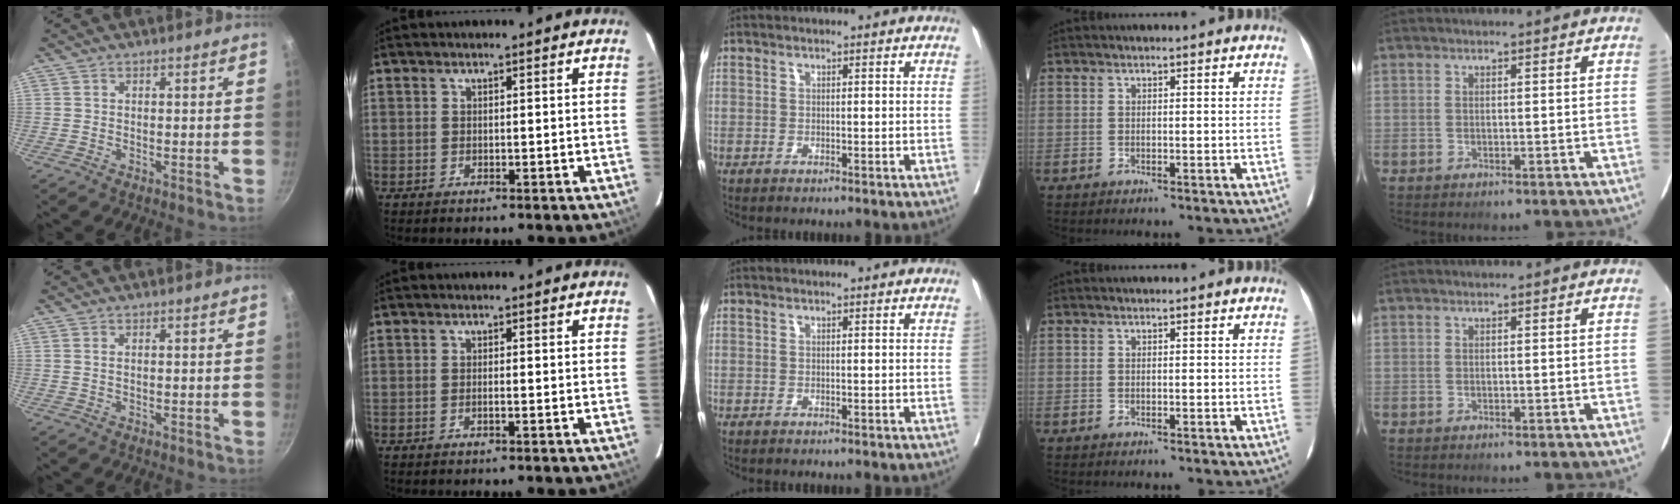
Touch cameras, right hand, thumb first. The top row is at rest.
{"thumb": {"total": 0.6, "force": [0.2, 0.3, 0.5], "torque": [-0.013, 0.003, 0.005]}, "index": {"total": 0.7, "force": [-0.2, -0.1, 0.6], "torque": [-0.012, 0.001, -0.004]}}